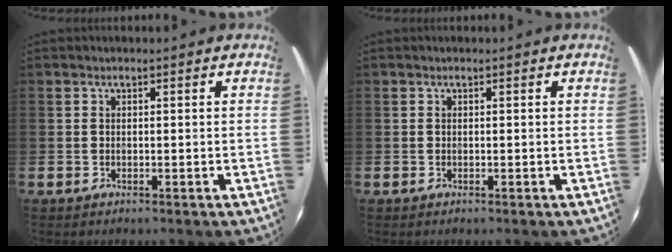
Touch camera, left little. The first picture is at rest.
{"total": 0.0}